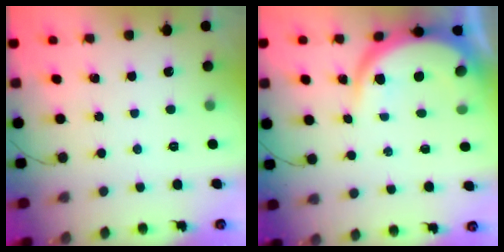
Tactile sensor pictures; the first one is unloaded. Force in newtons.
{"total": 9.2, "press": 9.1, "slide": 1.2}